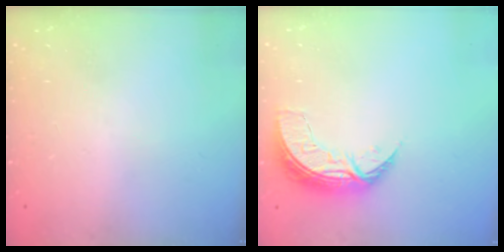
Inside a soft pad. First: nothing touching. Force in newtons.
{"total": 8.1, "press": 8.0, "slide": 0.8}